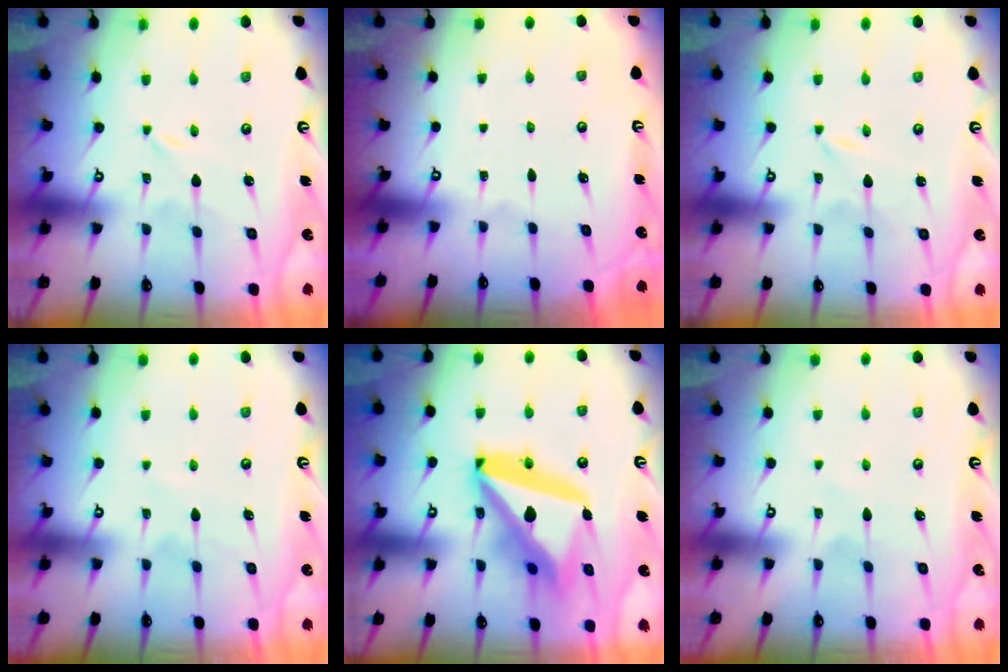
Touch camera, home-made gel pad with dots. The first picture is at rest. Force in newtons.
{"total": 0.0}
{"total": 0.0}
{"total": 3.9, "press": 3.8, "slide": 0.4}
{"total": 23.1, "press": 22.9, "slide": 2.7}
{"total": 3.5, "press": 3.5, "slide": 0.5}